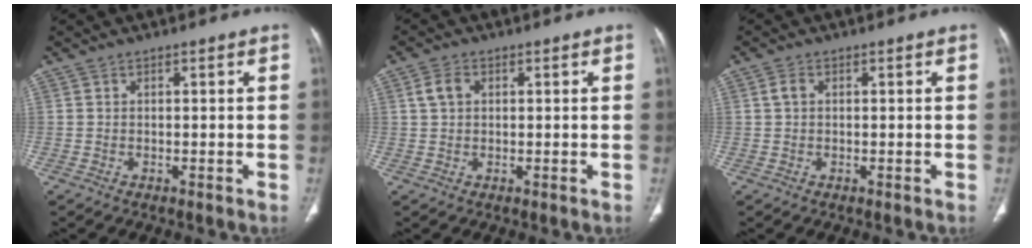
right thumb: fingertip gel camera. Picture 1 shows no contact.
{"total": 3.1, "force": [0.9, 2.2, 2.0], "torque": [-0.041, 0.007, 0.019]}
{"total": 1.6, "force": [0.3, 1.1, 1.1], "torque": [-0.024, 0.005, 0.005]}